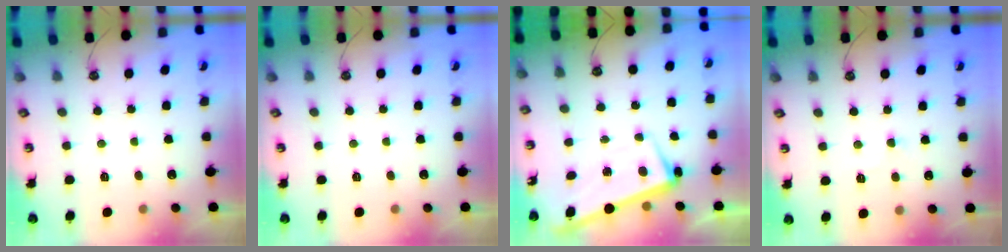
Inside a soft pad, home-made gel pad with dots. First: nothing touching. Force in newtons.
{"total": 0.0}
{"total": 2.3, "press": 2.2, "slide": 0.8}
{"total": 2.4, "press": 2.3, "slide": 0.5}